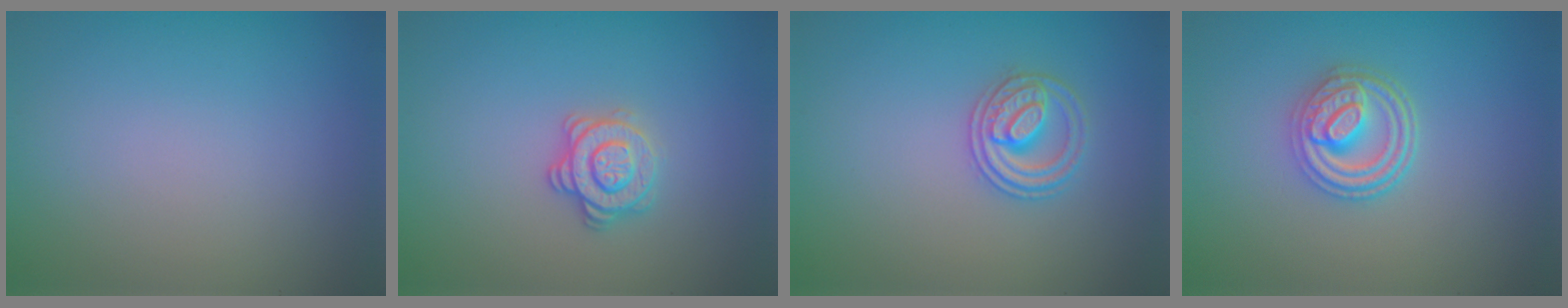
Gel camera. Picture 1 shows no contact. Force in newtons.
{"total": 2.8, "press": 2.6, "slide": 1.1}
{"total": 2.6, "press": 2.6, "slide": 0.5}
{"total": 4.3, "press": 3.5, "slide": 2.5}